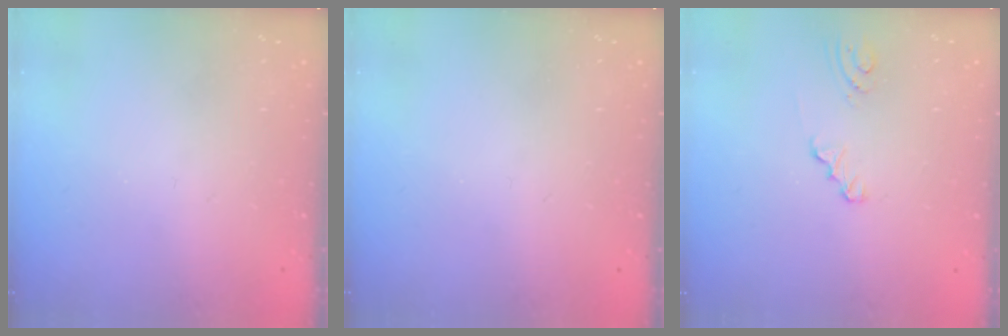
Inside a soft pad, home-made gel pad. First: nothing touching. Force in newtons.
{"total": 0.0}
{"total": 2.4, "press": 2.4, "slide": 0.3}